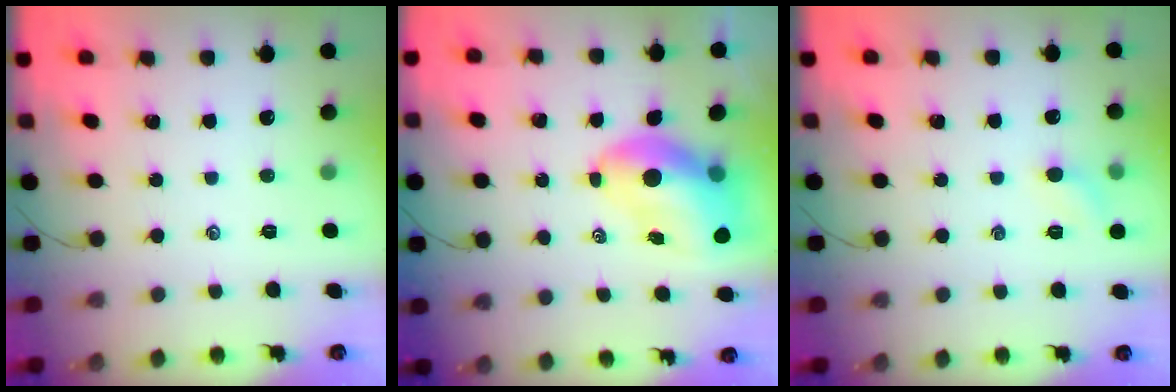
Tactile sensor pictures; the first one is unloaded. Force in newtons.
{"total": 9.6, "press": 9.2, "slide": 2.6}
{"total": 5.0, "press": 4.7, "slide": 1.5}